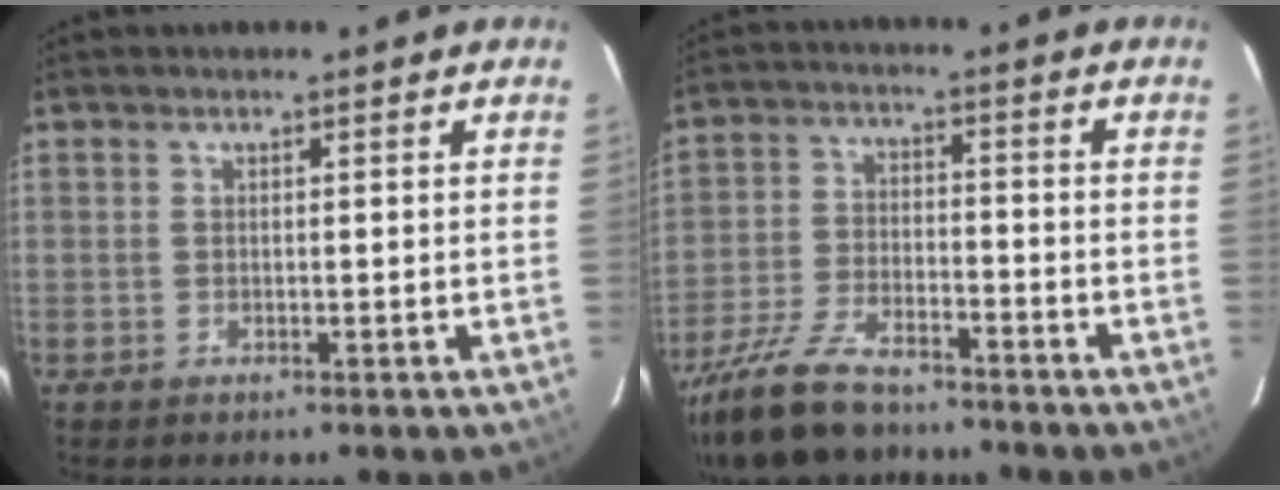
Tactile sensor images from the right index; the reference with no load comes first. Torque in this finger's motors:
{"motor_torque": [1.10, -1.04, 0.48, 0.13]}